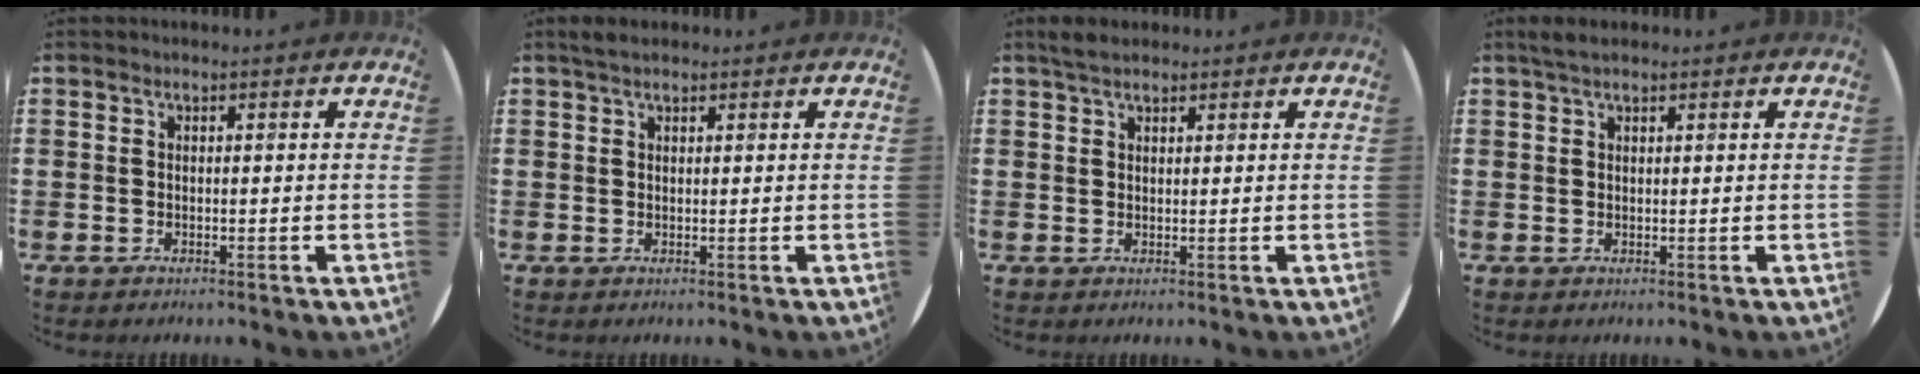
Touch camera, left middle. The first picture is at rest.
{"total": 1.5, "force": [1.2, 0.5, 0.8], "torque": [-0.010, 0.001, 0.020]}
{"total": 2.0, "force": [1.6, 0.7, 0.8], "torque": [-0.011, 0.003, 0.029]}
{"total": 1.7, "force": [1.4, 0.4, 0.9], "torque": [-0.021, 0.004, 0.024]}